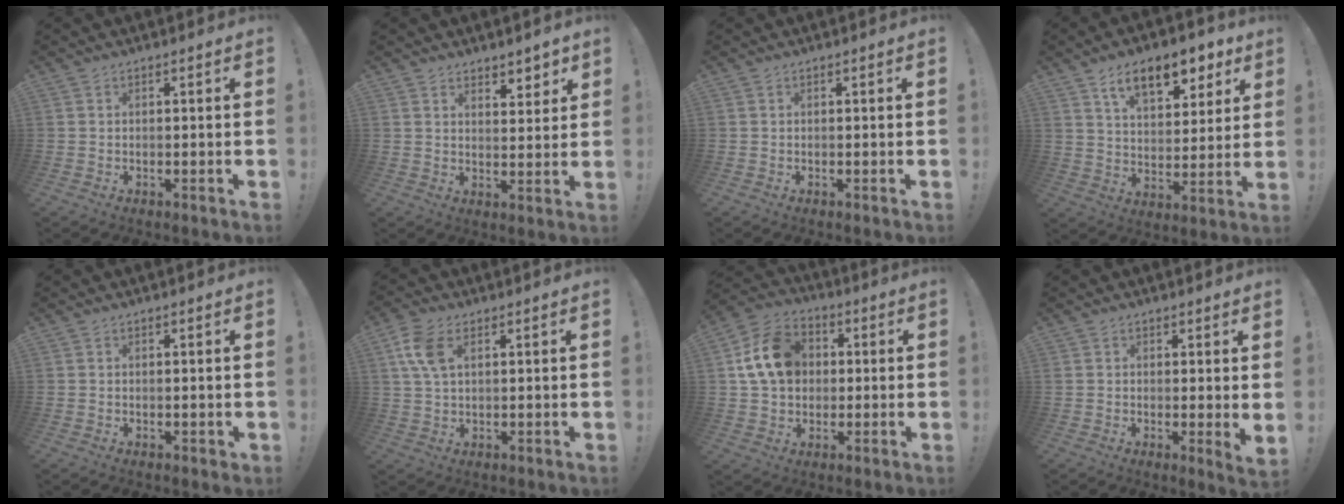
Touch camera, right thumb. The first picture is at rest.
{"total": 4.6, "force": [3.9, 2.0, 1.2], "torque": [0.002, -0.035, 0.070]}
{"total": 0.0}
{"total": 13.9, "force": [8.3, 6.9, 8.7], "torque": [-0.130, -0.040, 0.144]}
{"total": 0.9, "force": [0.4, 0.6, 0.5], "torque": [-0.011, 0.002, 0.007]}
{"total": 8.2, "force": [3.0, 4.7, 6.0], "torque": [-0.128, -0.003, 0.057]}
{"total": 15.9, "force": [3.0, 12.6, 9.1], "torque": [-0.148, 0.008, 0.068]}
{"total": 3.0, "force": [1.2, 0.7, 2.7], "torque": [-0.033, -0.011, 0.022]}